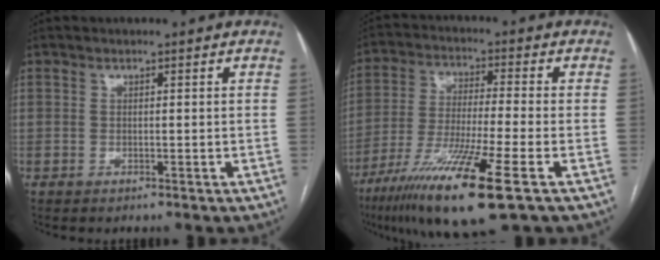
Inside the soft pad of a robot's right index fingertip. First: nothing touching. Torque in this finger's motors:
{"motor_torque": [0.78, -0.29, 0.64, 0.21]}